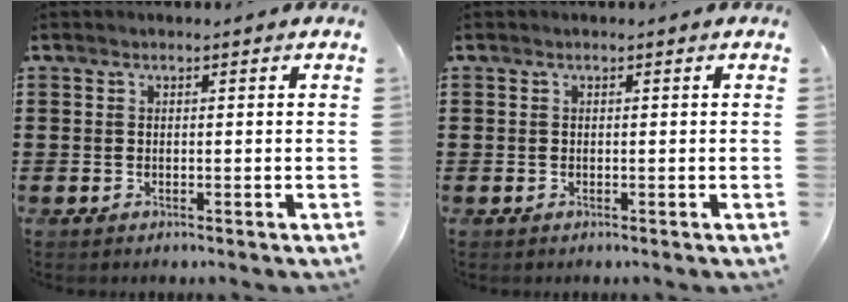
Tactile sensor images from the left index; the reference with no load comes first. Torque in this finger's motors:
{"motor_torque": [-0.02, 0.02, 0.00, 0.00]}